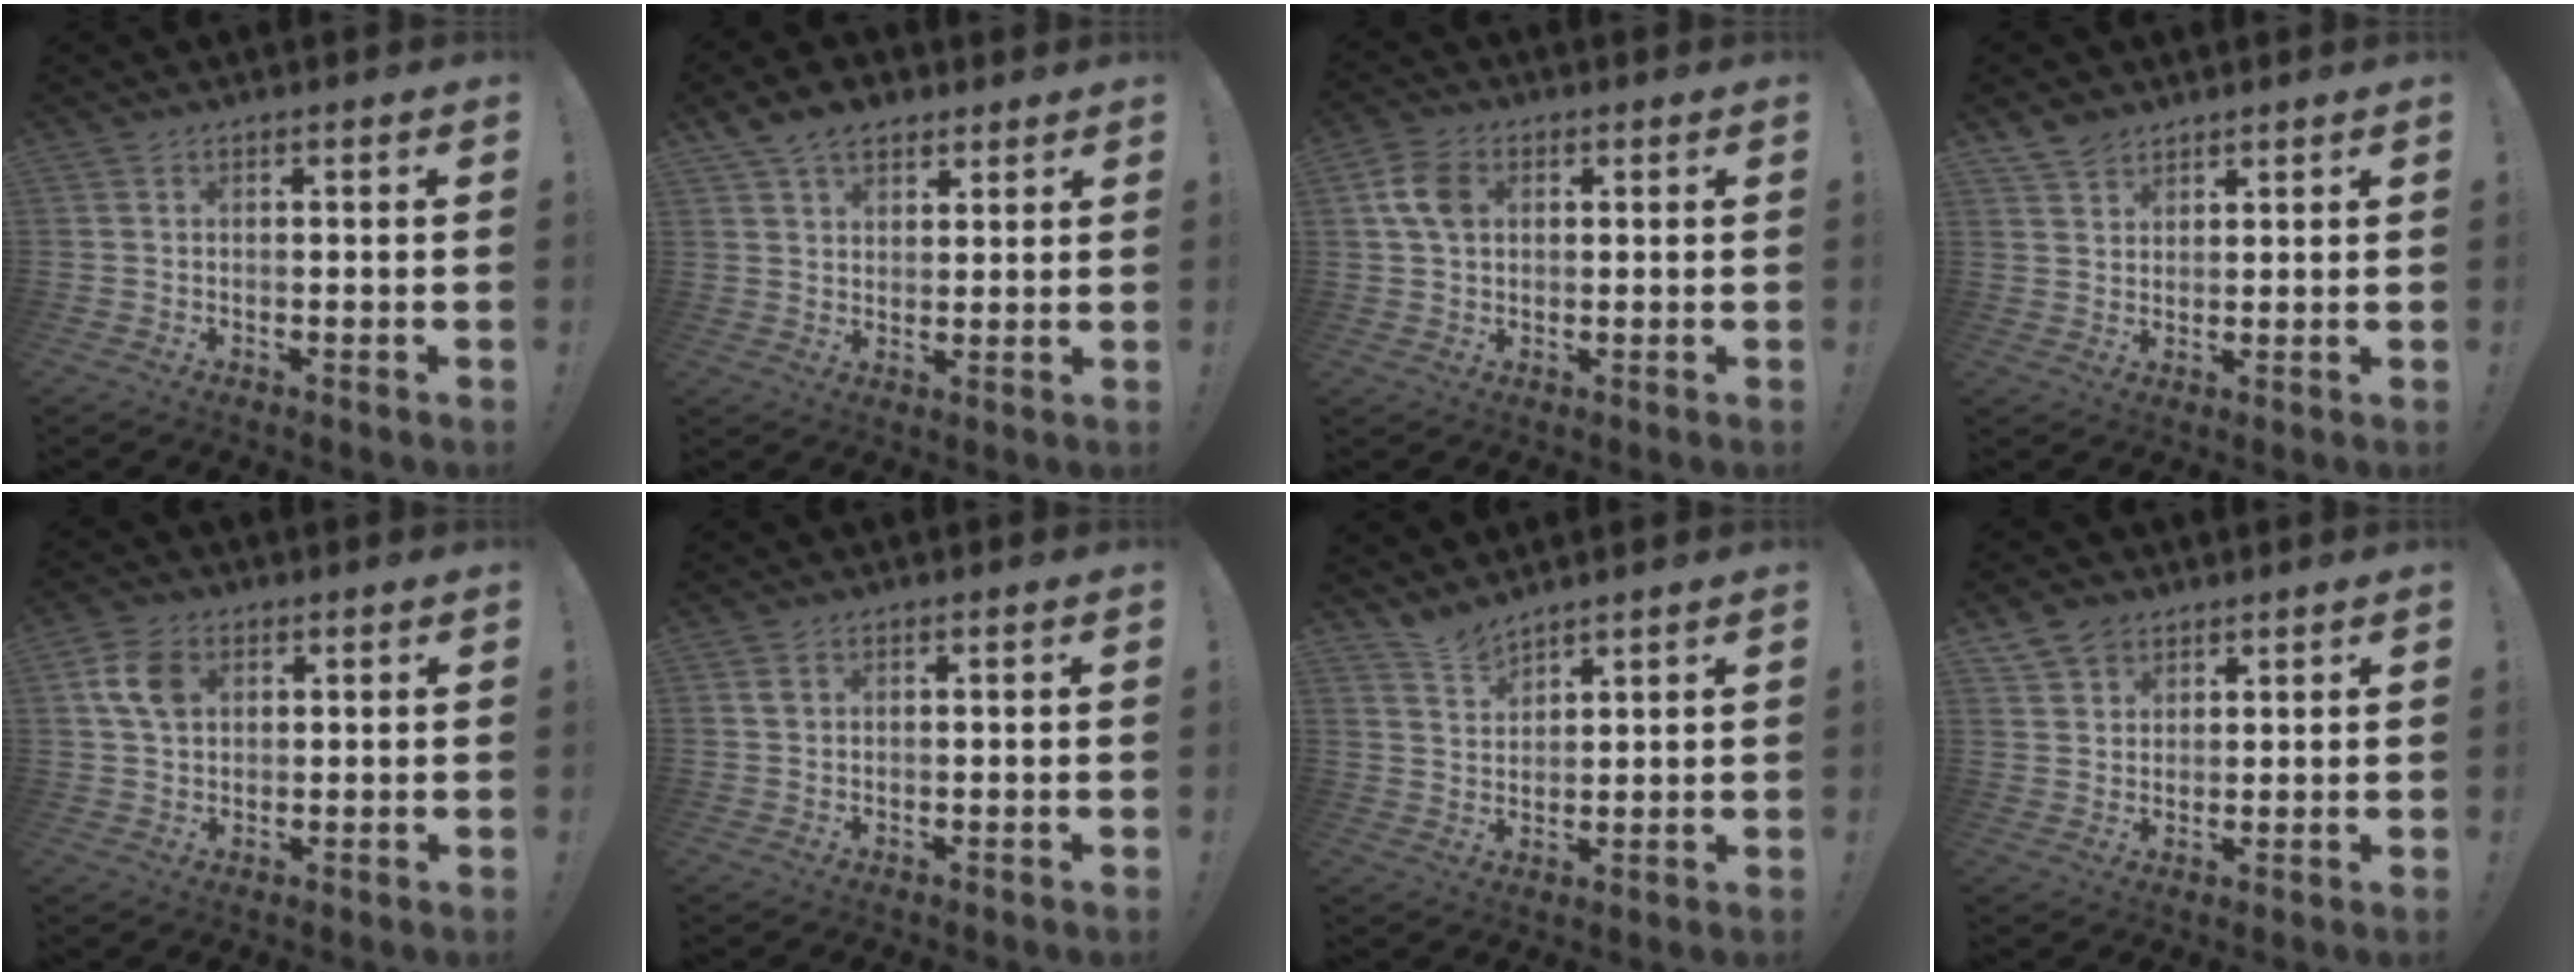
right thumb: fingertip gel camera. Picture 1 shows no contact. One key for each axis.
{"total": 8.4, "fx": 5.7, "fy": 5.3, "fz": 3.1, "tx": -0.049, "ty": -0.022, "tz": 0.110}
{"total": 8.0, "fx": 1.9, "fy": 5.8, "fz": 5.3, "tx": -0.100, "ty": 0.013, "tz": 0.040}
{"total": 4.5, "fx": 3.7, "fy": 2.4, "fz": 0.6, "tx": -0.013, "ty": -0.020, "tz": 0.072}
{"total": 8.3, "fx": 2.5, "fy": 6.0, "fz": 5.2, "tx": -0.095, "ty": 0.010, "tz": 0.051}
{"total": 1.1, "fx": 0.5, "fy": 1.0, "fz": 0.3, "tx": -0.004, "ty": 0.004, "tz": 0.009}
{"total": 5.5, "fx": 5.1, "fy": 1.4, "fz": 1.3, "tx": -0.031, "ty": -0.034, "tz": 0.098}
{"total": 6.2, "fx": 4.3, "fy": 4.3, "fz": 1.3, "tx": -0.025, "ty": -0.018, "tz": 0.083}